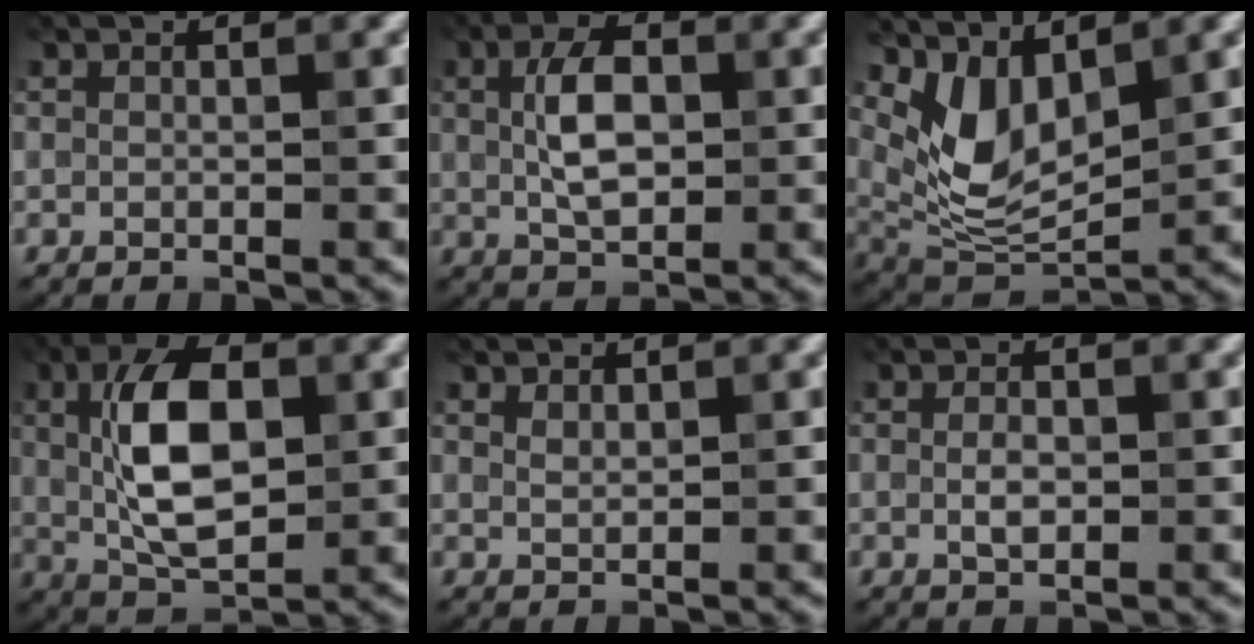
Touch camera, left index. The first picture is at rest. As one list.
[{"total": 4.9, "force": [0.6, 2.7, 4.0], "torque": [-0.079, 0.005, 0.009]}, {"total": 5.5, "force": [2.4, 2.9, 4.0], "torque": [-0.083, -0.019, 0.053]}, {"total": 8.3, "force": [0.8, 4.1, 7.2], "torque": [-0.137, 0.006, 0.011]}, {"total": 0.9, "force": [0.8, 0.2, 0.3], "torque": [-0.007, -0.001, 0.017]}, {"total": 1.6, "force": [-0.1, 0.9, 1.3], "torque": [-0.024, -0.002, -0.001]}]